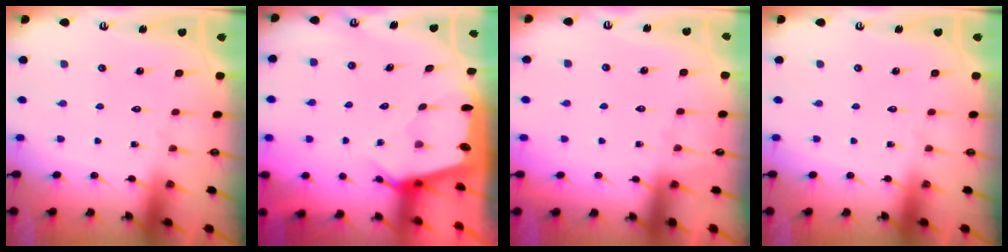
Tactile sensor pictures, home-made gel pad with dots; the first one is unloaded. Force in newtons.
{"total": 2.7, "press": 2.7, "slide": 0.1}
{"total": 3.7, "press": 3.7, "slide": 0.6}
{"total": 0.0}